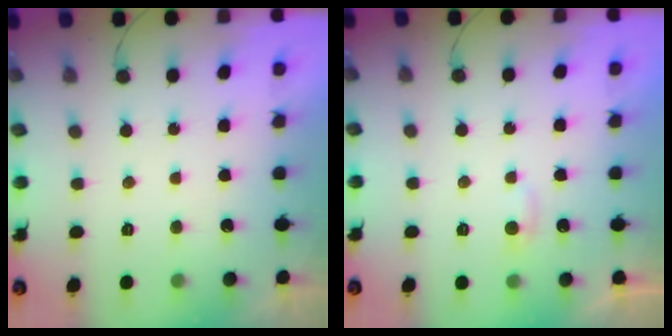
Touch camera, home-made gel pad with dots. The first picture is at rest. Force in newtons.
{"total": 2.7, "press": 2.7, "slide": 0.2}